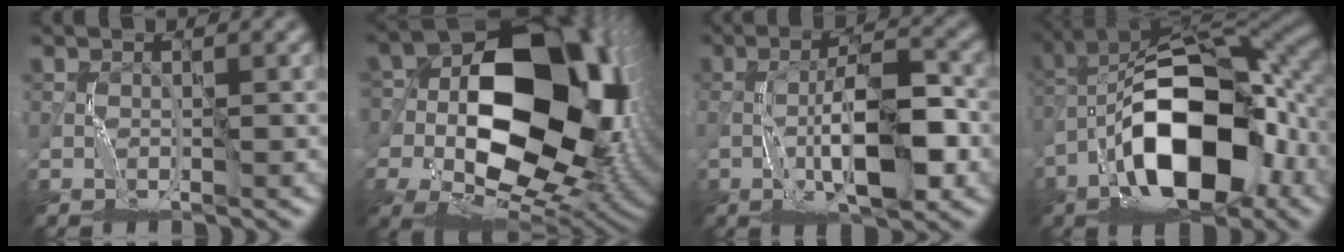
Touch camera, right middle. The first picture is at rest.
{"total": 20.0, "force": [-0.4, 13.5, 14.7], "torque": [-0.243, -0.008, 0.018]}
{"total": 7.5, "force": [-2.2, 2.3, 6.8], "torque": [-0.119, 0.010, -0.037]}
{"total": 13.5, "force": [-4.4, 6.5, 11.0], "torque": [-0.181, 0.011, -0.080]}